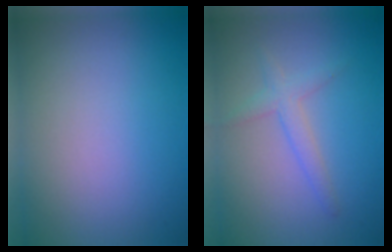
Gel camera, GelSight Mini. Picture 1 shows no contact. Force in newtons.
{"total": 2.0, "press": 2.0, "slide": 0.1}